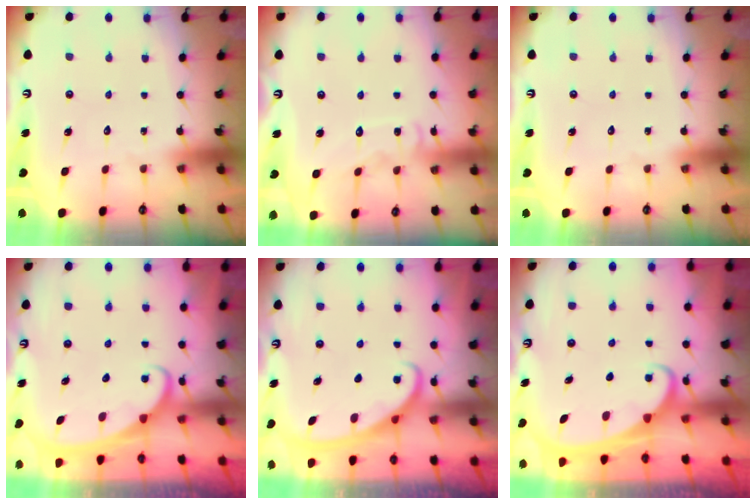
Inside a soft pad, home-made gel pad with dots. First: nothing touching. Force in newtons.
{"total": 8.0, "press": 7.9, "slide": 0.7}
{"total": 0.0}
{"total": 2.6, "press": 2.6, "slide": 0.3}
{"total": 2.9, "press": 2.9, "slide": 0.4}
{"total": 2.2, "press": 2.1, "slide": 0.2}